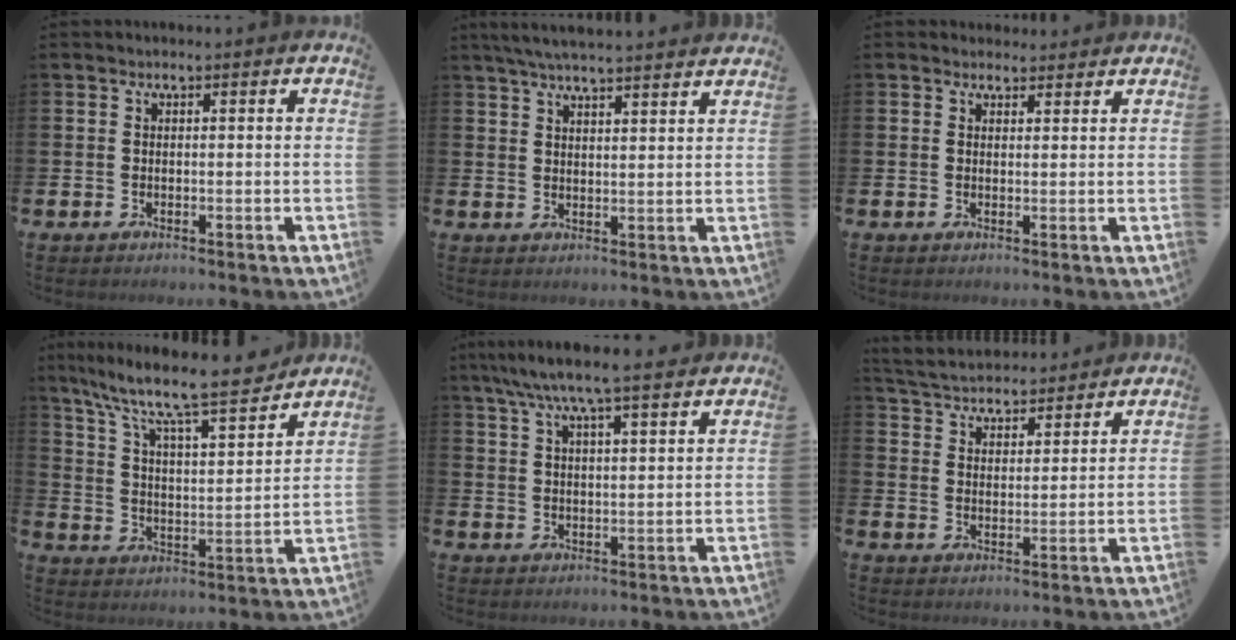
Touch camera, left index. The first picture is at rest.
{"total": 5.0, "force": [4.8, 0.0, 1.4], "torque": [-0.034, -0.019, 0.087]}
{"total": 2.2, "force": [2.0, 0.8, -0.1], "torque": [0.013, -0.007, 0.034]}
{"total": 10.2, "force": [9.2, 1.3, 4.3], "torque": [-0.104, -0.071, 0.150]}
{"total": 7.3, "force": [6.6, 0.4, 3.1], "torque": [-0.073, -0.027, 0.117]}
{"total": 4.9, "force": [4.8, 0.9, 0.0], "torque": [-0.021, -0.033, 0.084]}